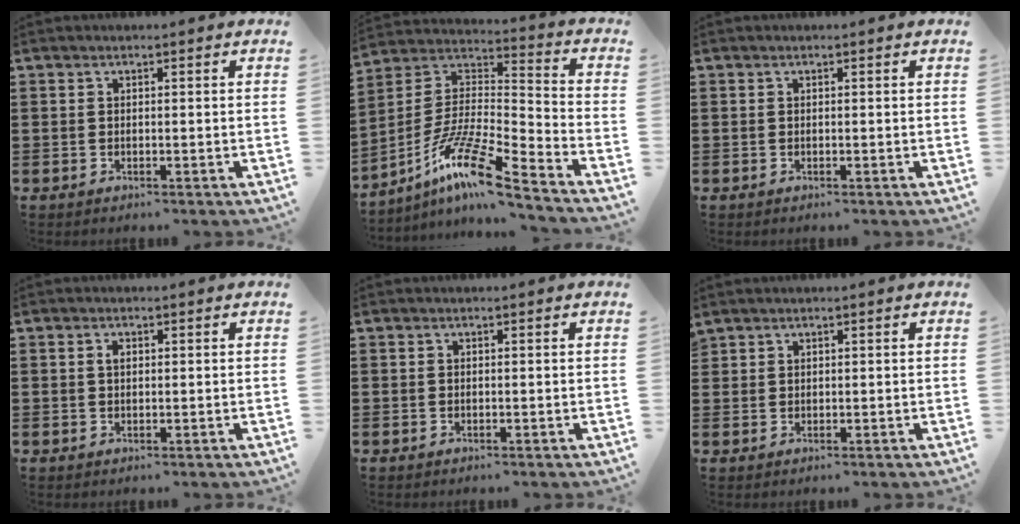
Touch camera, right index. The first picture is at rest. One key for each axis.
{"total": 13.0, "fx": -9.2, "fy": 1.0, "fz": 9.1, "tx": -0.193, "ty": 0.001, "tz": -0.183}
{"total": 0.0}
{"total": 1.2, "fx": 0.3, "fy": 0.7, "fz": 0.9, "tx": -0.020, "ty": 0.005, "tz": 0.005}
{"total": 0.0}
{"total": 1.1, "fx": 1.0, "fy": 0.4, "fz": 0.1, "tx": -0.004, "ty": 0.000, "tz": 0.020}